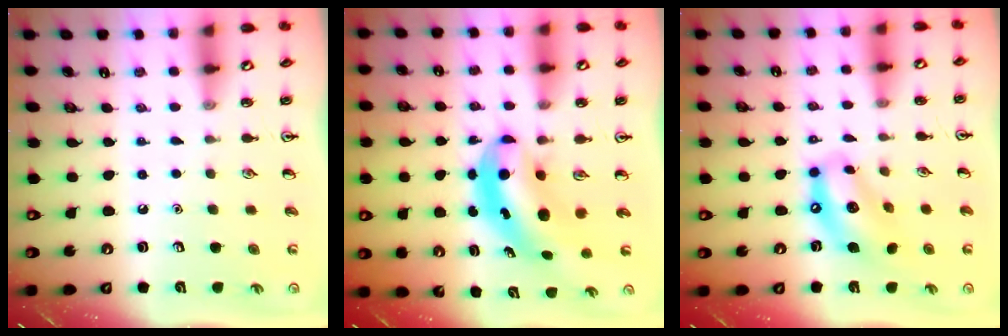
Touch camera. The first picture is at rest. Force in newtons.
{"total": 5.7, "press": 5.6, "slide": 1.3}
{"total": 12.9, "press": 12.3, "slide": 4.0}